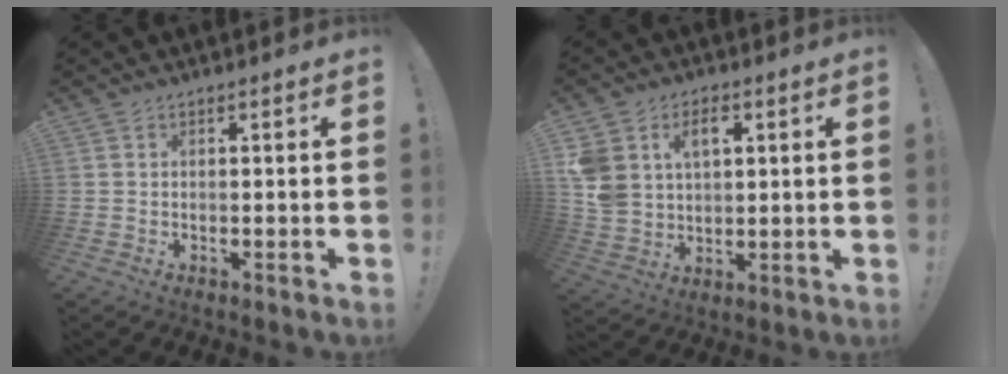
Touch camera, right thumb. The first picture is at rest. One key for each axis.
{"total": 9.3, "fx": 3.8, "fy": 7.0, "fz": 4.7, "tx": -0.087, "ty": -0.011, "tz": 0.075}